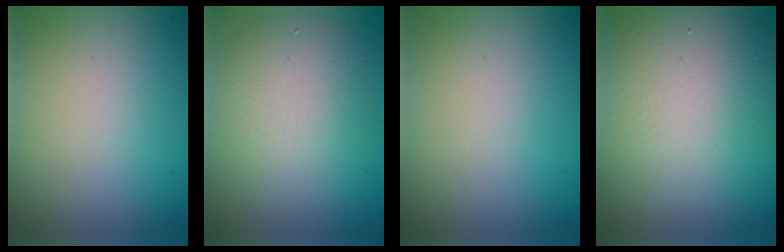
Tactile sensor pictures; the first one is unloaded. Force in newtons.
{"total": 5.6, "press": 5.6, "slide": 0.2}
{"total": 0.0}
{"total": 10.9, "press": 10.8, "slide": 1.1}